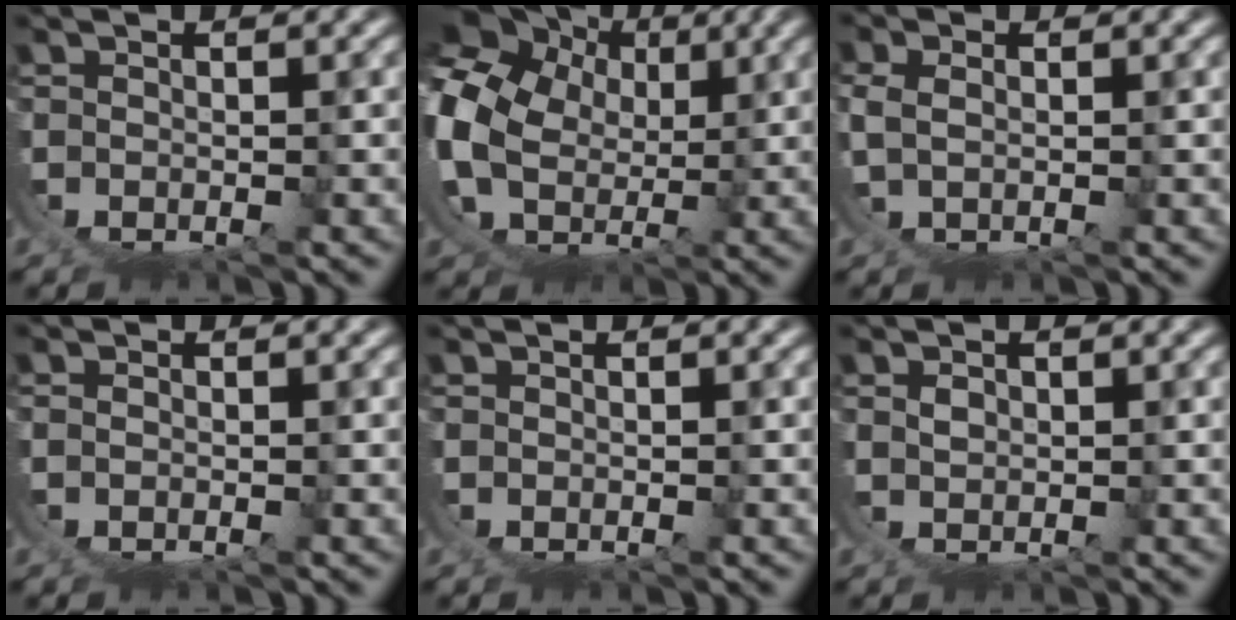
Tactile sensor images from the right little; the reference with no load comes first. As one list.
[{"total": 16.8, "force": [4.7, 13.9, 8.1], "torque": [-0.211, -0.020, 0.070]}, {"total": 2.0, "force": [1.4, 1.0, 1.0], "torque": [-0.035, 0.002, 0.023]}, {"total": 0.5, "force": [-0.1, 0.4, 0.3], "torque": [-0.009, -0.001, -0.001]}, {"total": 0.0}, {"total": 1.6, "force": [1.6, -0.2, -0.1], "torque": [0.001, 0.006, 0.025]}]